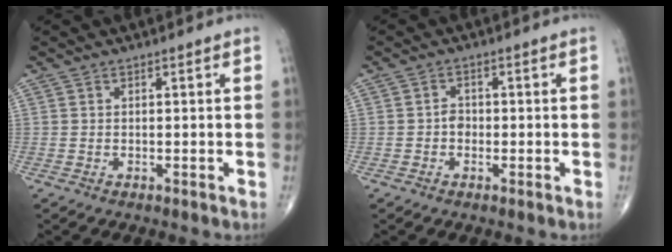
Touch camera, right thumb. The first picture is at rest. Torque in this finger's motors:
{"motor_torque": [0.51, 0.43, 0.10, -0.28, 0.07]}